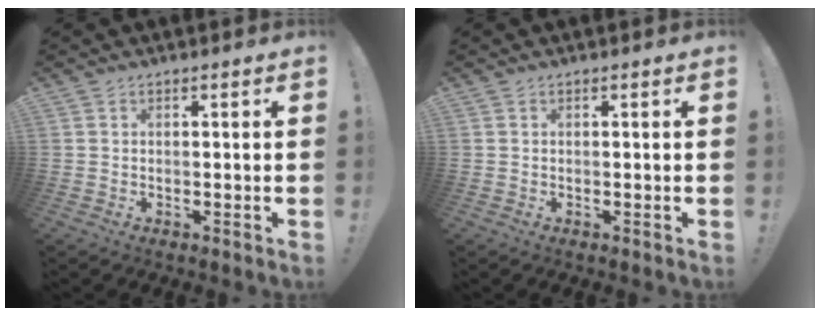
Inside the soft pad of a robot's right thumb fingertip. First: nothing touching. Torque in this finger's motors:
{"motor_torque": [0.00, 0.00, 0.00, 0.00, 0.00]}